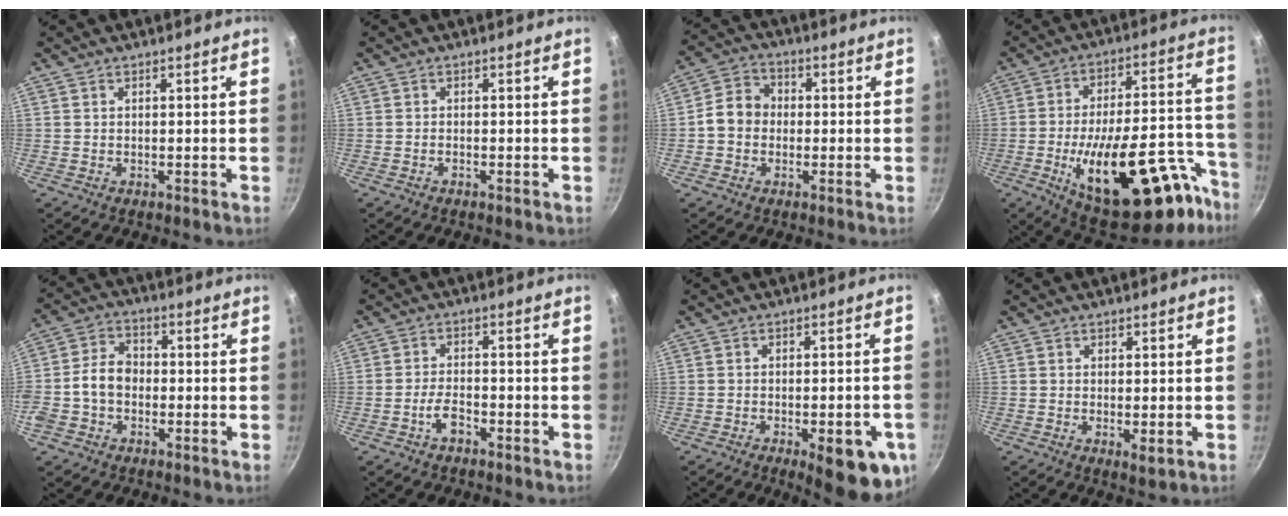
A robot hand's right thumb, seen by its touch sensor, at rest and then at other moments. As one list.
[{"total": 0.6, "force": [-0.4, 0.1, 0.3], "torque": [-0.012, 0.004, -0.011]}, {"total": 6.9, "force": [-0.6, 5.8, 3.6], "torque": [-0.036, 0.019, -0.027]}, {"total": 30.3, "force": [-14.4, 12.5, 23.6], "torque": [-0.288, 0.070, -0.206]}, {"total": 8.2, "force": [-1.5, 6.2, 5.1], "torque": [-0.076, 0.028, -0.041]}, {"total": 4.0, "force": [-2.3, 1.8, 2.7], "torque": [-0.046, 0.022, -0.043]}, {"total": 13.3, "force": [-5.0, 4.8, 11.4], "torque": [-0.108, 0.008, -0.059]}, {"total": 2.5, "force": [-0.3, 0.9, 2.3], "torque": [-0.039, -0.011, -0.004]}]